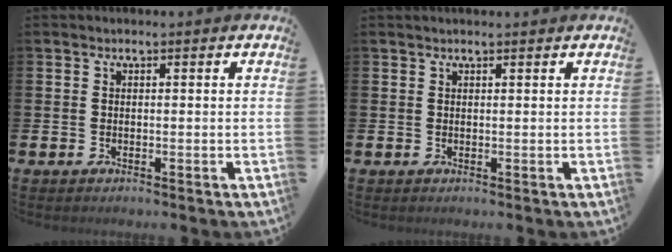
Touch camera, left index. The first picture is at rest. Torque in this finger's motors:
{"motor_torque": [0.84, -1.29, 0.02, 0.03]}